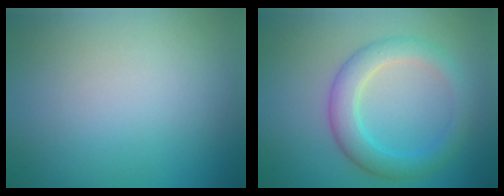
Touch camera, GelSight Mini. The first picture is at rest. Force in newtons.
{"total": 4.0, "press": 4.0, "slide": 0.2}